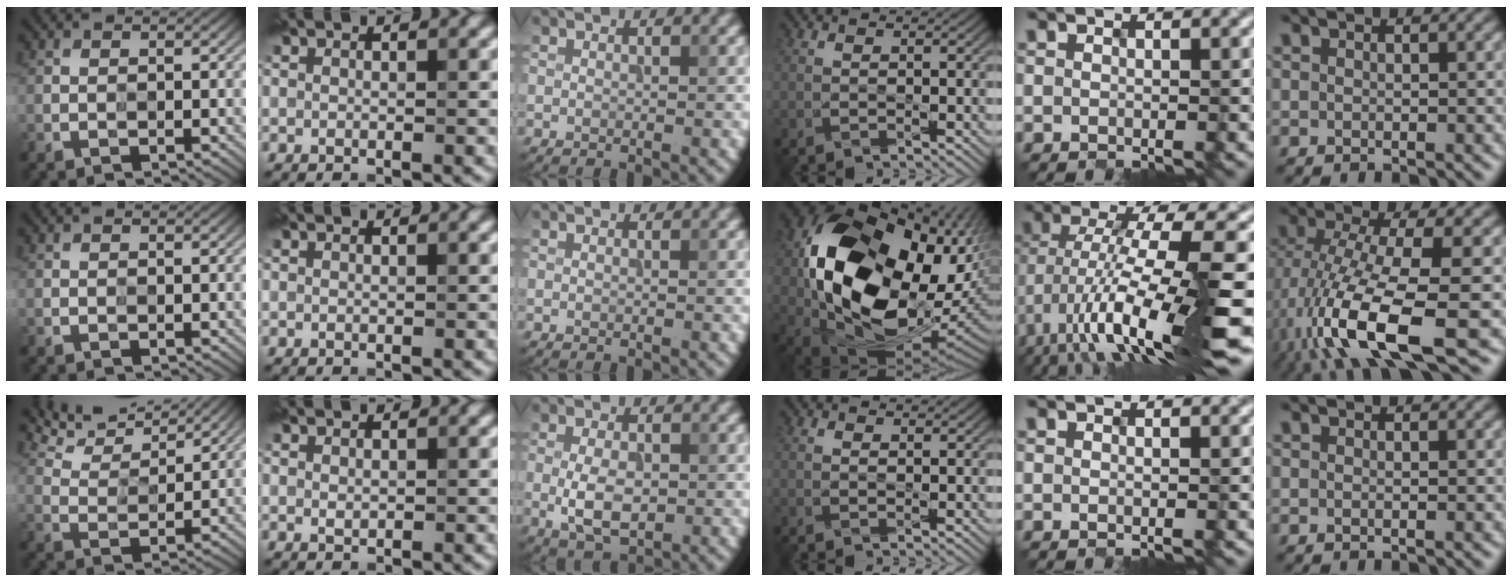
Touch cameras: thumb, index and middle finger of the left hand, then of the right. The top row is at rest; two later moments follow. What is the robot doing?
{"motion": "insert", "object": "drawer"}